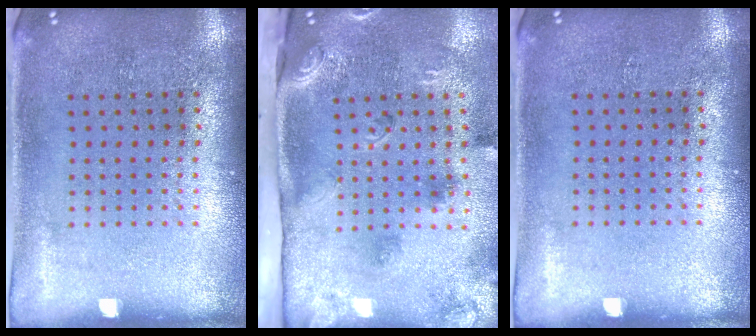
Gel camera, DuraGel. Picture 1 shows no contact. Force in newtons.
{"total": 3.3, "press": 2.0, "slide": 2.6}
{"total": 0.0}